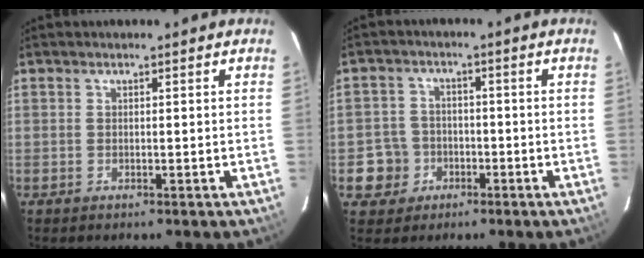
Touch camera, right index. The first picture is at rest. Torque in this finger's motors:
{"motor_torque": [-0.19, -0.08, -0.69, -0.21]}